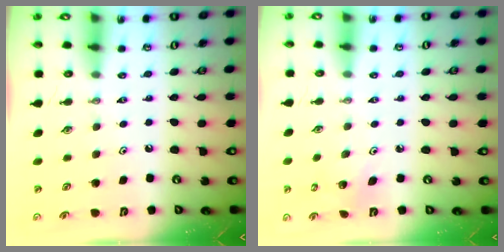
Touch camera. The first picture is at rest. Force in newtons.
{"total": 2.4, "press": 2.4, "slide": 0.1}